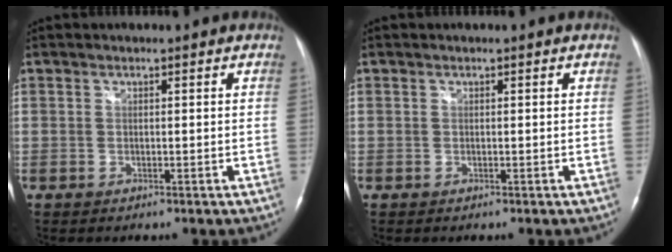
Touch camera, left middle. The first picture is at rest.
{"total": 0.0}